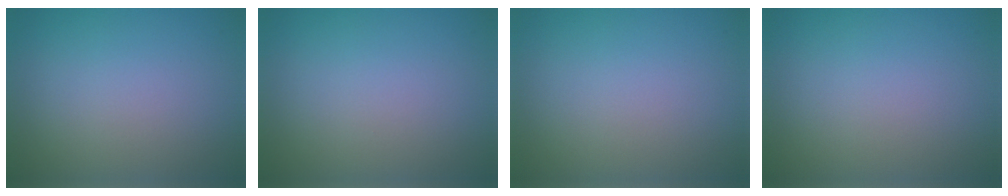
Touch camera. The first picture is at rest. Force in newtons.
{"total": 0.0}
{"total": 0.0}
{"total": 0.0}